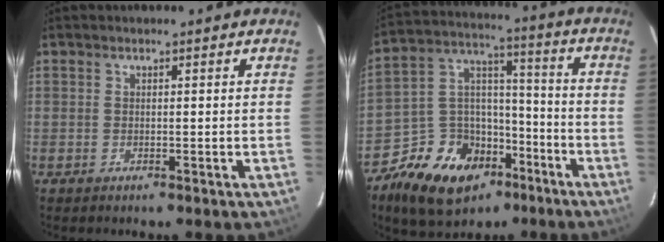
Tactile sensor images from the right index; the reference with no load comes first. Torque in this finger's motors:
{"motor_torque": [0.65, -0.52, -0.03, -0.11]}